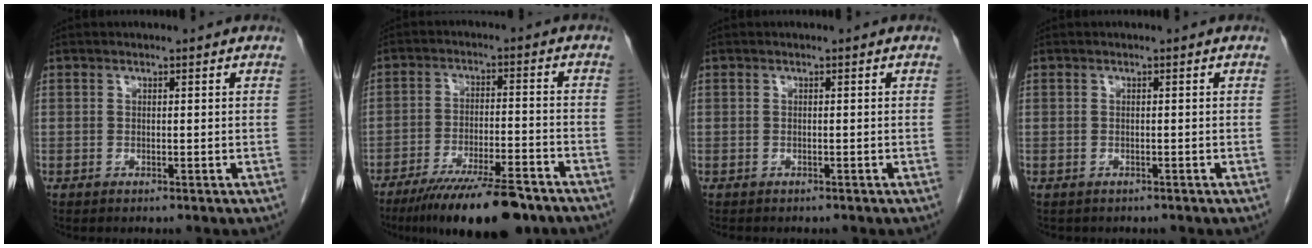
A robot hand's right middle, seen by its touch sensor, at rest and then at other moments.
{"total": 14.7, "force": [-11.3, 2.5, 9.1], "torque": [-0.130, -0.018, -0.181]}
{"total": 1.8, "force": [-1.5, 0.8, 0.7], "torque": [-0.017, -0.004, -0.018]}
{"total": 1.3, "force": [-1.1, 0.8, 0.2], "torque": [-0.015, 0.000, -0.011]}